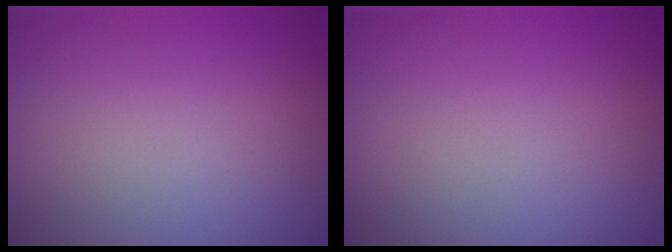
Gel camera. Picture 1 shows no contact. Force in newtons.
{"total": 0.0}